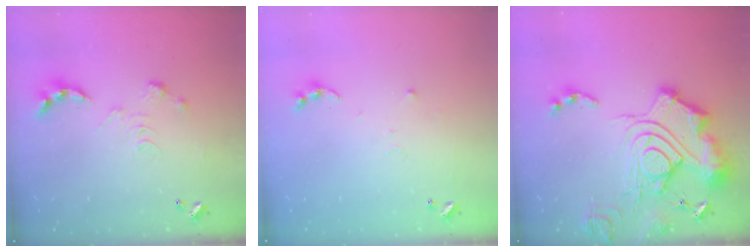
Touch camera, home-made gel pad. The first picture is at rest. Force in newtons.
{"total": 6.1, "press": 6.1, "slide": 0.7}
{"total": 26.0, "press": 25.8, "slide": 3.2}